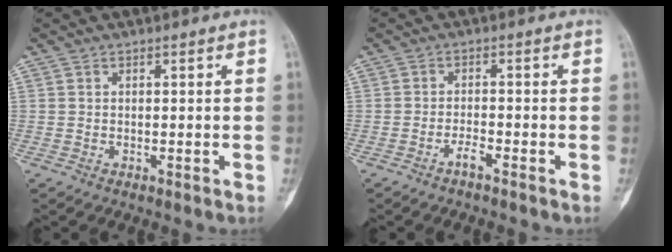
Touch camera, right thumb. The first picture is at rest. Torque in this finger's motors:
{"motor_torque": [0.42, 1.61, -0.09, -0.03, -0.08]}